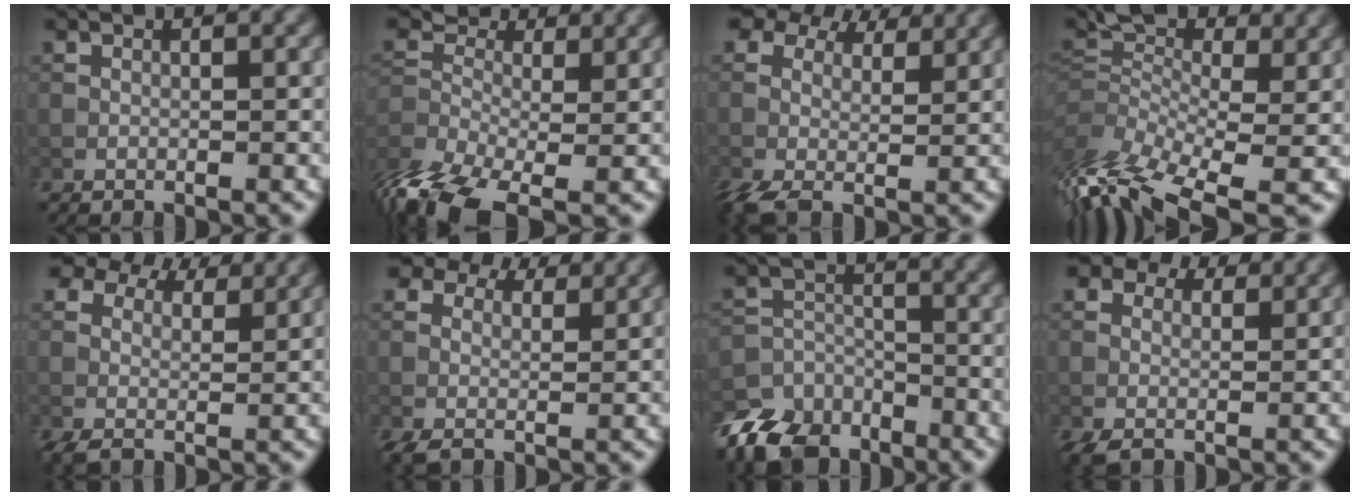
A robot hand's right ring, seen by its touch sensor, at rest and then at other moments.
{"total": 8.4, "force": [-4.9, 4.0, 5.6], "torque": [-0.124, -0.013, -0.105]}
{"total": 7.3, "force": [2.8, 4.6, 5.0], "torque": [-0.118, -0.006, 0.052]}
{"total": 10.0, "force": [-3.9, 5.0, 7.8], "torque": [-0.174, 0.002, -0.068]}
{"total": 7.7, "force": [5.1, 4.2, 4.0], "torque": [-0.084, 0.004, 0.085]}
{"total": 6.9, "force": [4.4, 3.9, 3.6], "torque": [-0.076, 0.002, 0.072]}
{"total": 8.1, "force": [-6.3, 4.6, 2.2], "torque": [-0.031, -0.014, -0.112]}
{"total": 5.7, "force": [2.7, 3.8, 3.3], "torque": [-0.073, -0.004, 0.045]}